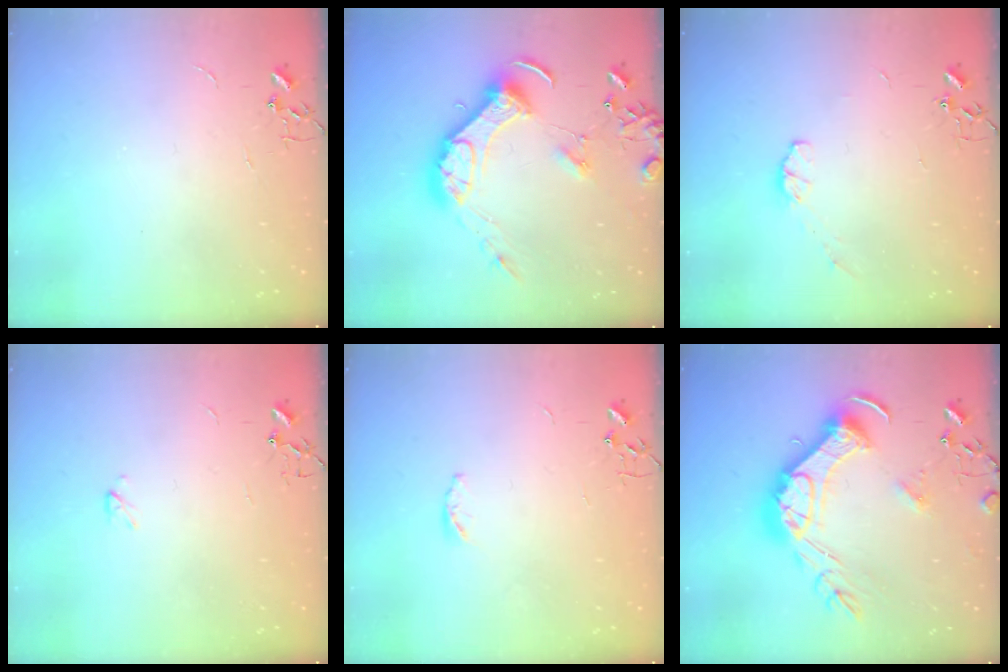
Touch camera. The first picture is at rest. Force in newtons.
{"total": 16.4, "press": 16.3, "slide": 2.3}
{"total": 4.5, "press": 4.5, "slide": 0.5}
{"total": 2.3, "press": 2.3, "slide": 0.4}
{"total": 3.8, "press": 3.8, "slide": 0.6}
{"total": 22.4, "press": 22.3, "slide": 2.4}